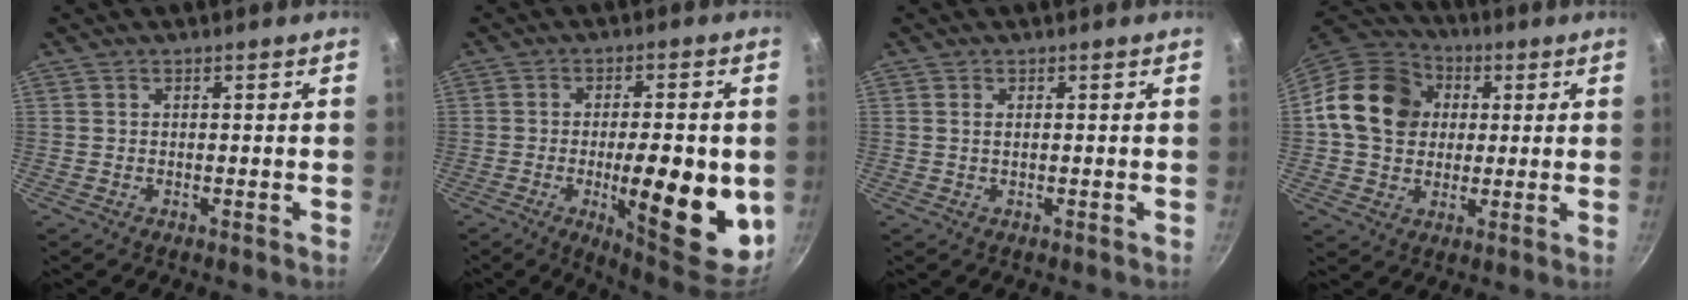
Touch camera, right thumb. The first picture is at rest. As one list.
[{"total": 18.0, "force": [-3.3, 6.0, 16.7], "torque": [-0.212, -0.001, -0.040]}, {"total": 0.8, "force": [0.2, 0.4, 0.7], "torque": [-0.014, 0.000, 0.004]}, {"total": 16.9, "force": [2.6, 13.9, 9.3], "torque": [-0.145, 0.024, 0.032]}]